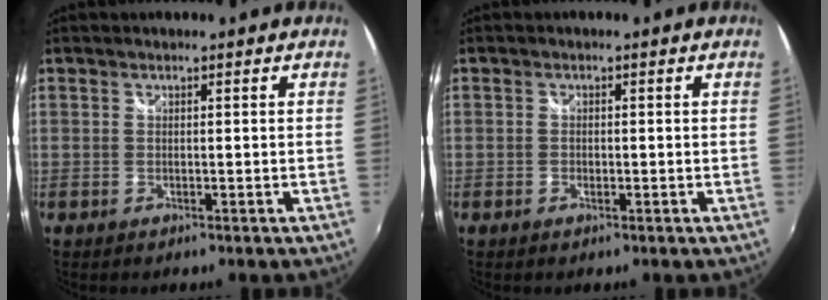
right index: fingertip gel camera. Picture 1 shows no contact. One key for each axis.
{"total": 0.9, "fx": -0.5, "fy": 0.7, "fz": 0.2, "tx": -0.006, "ty": -0.002, "tz": -0.008}